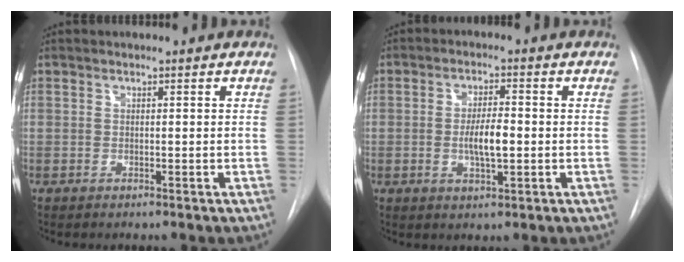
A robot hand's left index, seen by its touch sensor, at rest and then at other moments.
{"total": 5.1, "force": [-1.4, 1.2, 4.7], "torque": [-0.088, -0.007, -0.021]}